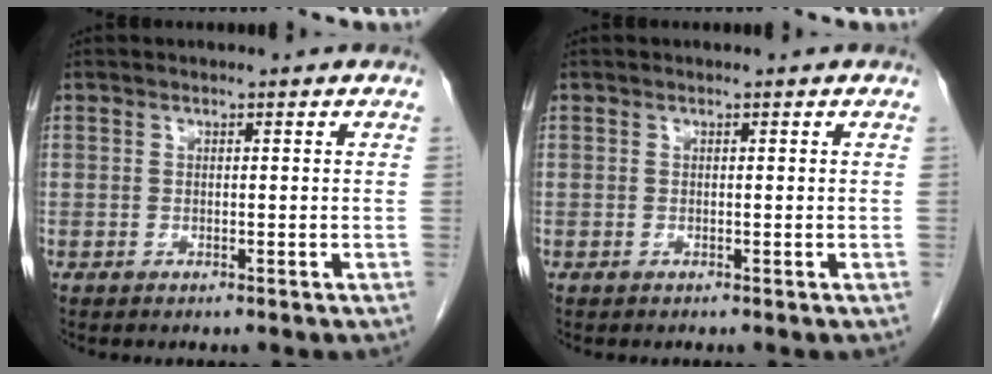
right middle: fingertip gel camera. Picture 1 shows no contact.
{"total": 0.0}